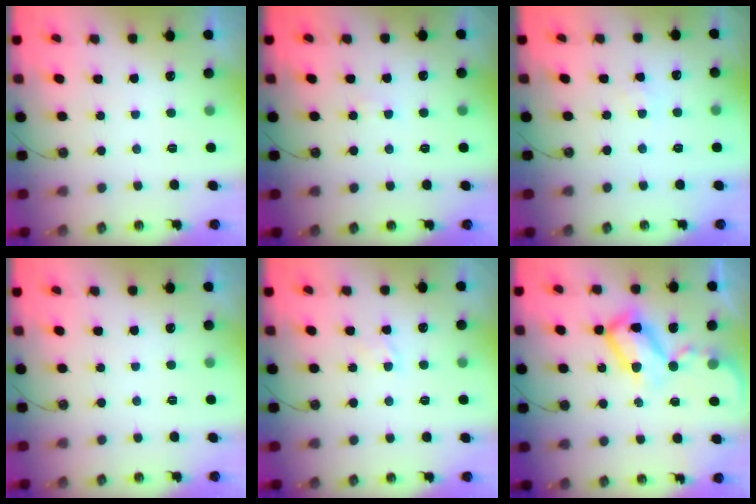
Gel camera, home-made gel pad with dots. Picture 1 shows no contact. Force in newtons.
{"total": 1.2, "press": 1.1, "slide": 0.2}
{"total": 4.7, "press": 4.6, "slide": 0.7}
{"total": 0.0}
{"total": 3.3, "press": 3.3, "slide": 0.4}
{"total": 12.6, "press": 12.5, "slide": 1.2}